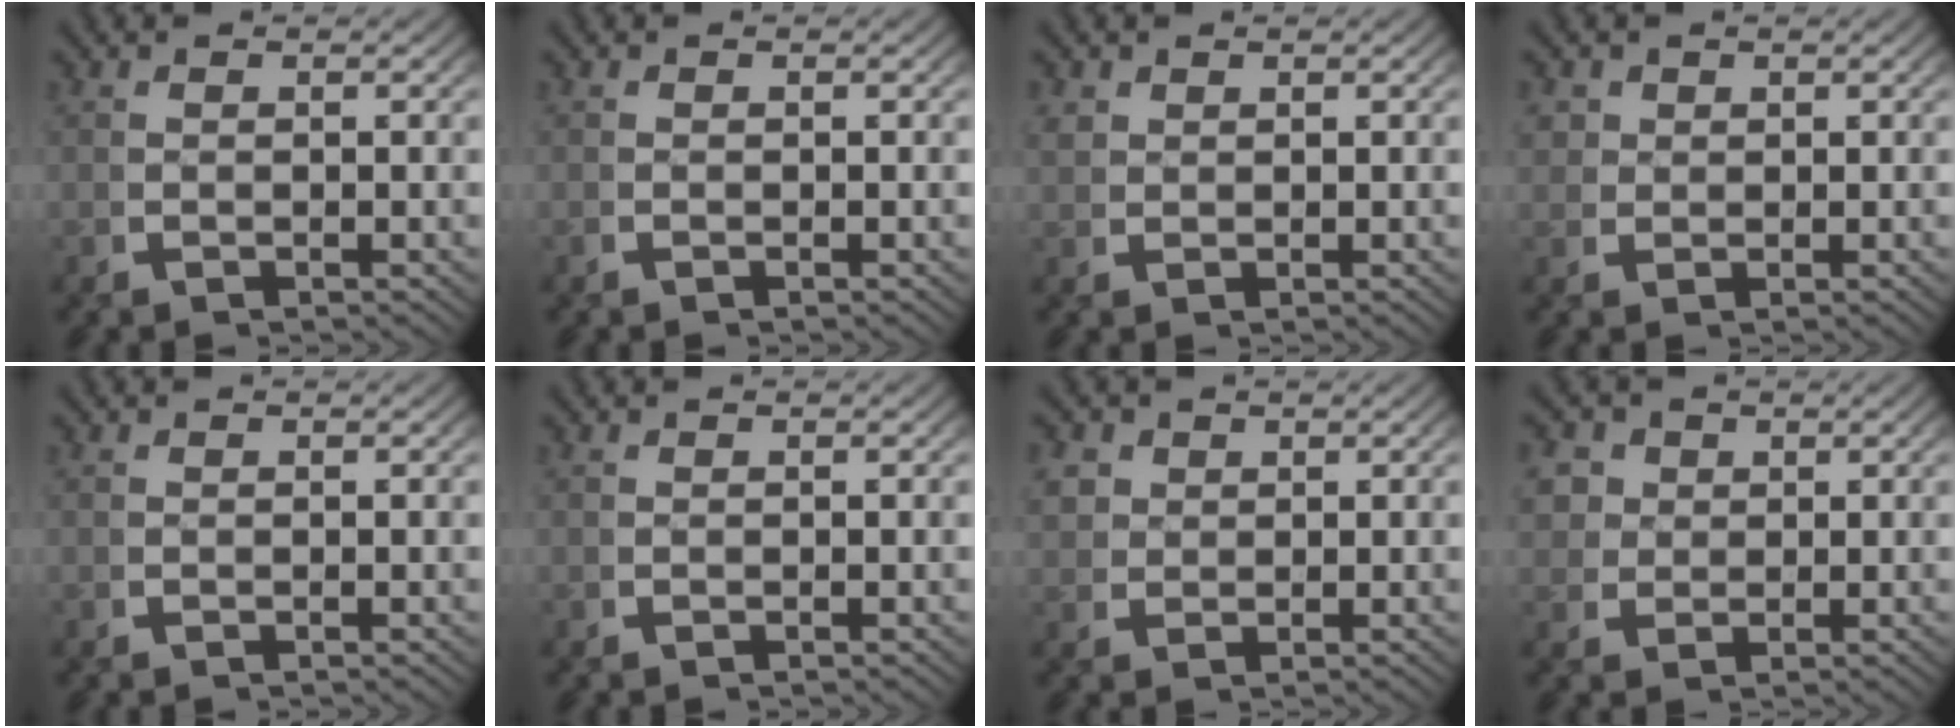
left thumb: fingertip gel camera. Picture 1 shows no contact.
{"total": 0.0}
{"total": 1.4, "force": [1.1, 0.8, 0.4], "torque": [-0.009, -0.001, 0.027]}
{"total": 2.3, "force": [1.1, 1.8, 0.8], "torque": [-0.020, -0.006, 0.025]}
{"total": 0.0}
{"total": 0.0}
{"total": 3.2, "force": [1.5, 2.5, 1.2], "torque": [-0.032, -0.005, 0.034]}
{"total": 4.6, "force": [1.9, 3.8, 1.9], "torque": [-0.047, -0.006, 0.037]}